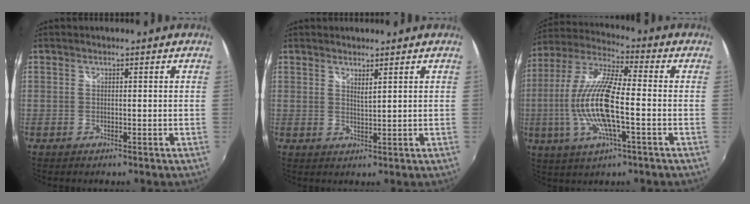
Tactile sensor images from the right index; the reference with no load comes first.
{"total": 1.8, "force": [1.4, 0.1, 1.2], "torque": [-0.023, -0.003, 0.021]}
{"total": 16.5, "force": [-2.9, 3.6, 15.8], "torque": [-0.314, -0.006, -0.057]}